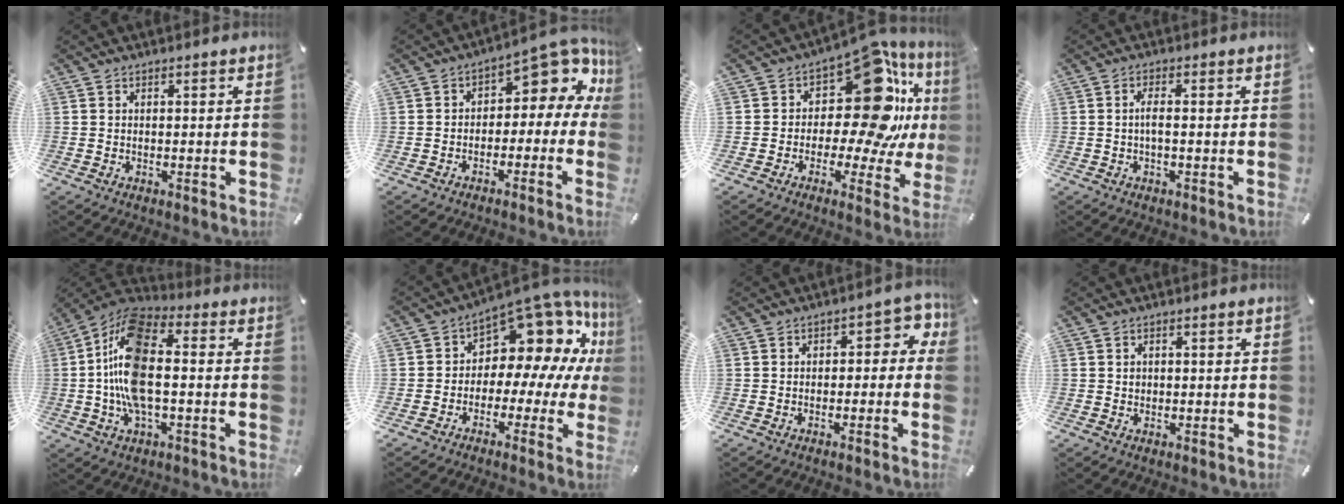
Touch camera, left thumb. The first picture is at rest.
{"total": 8.6, "force": [3.7, 4.7, 6.1], "torque": [-0.075, -0.036, 0.062]}
{"total": 19.2, "force": [6.3, 10.6, 14.6], "torque": [-0.214, -0.059, 0.101]}
{"total": 2.7, "force": [-0.4, 0.5, 2.6], "torque": [-0.049, 0.000, -0.008]}
{"total": 16.7, "force": [-0.6, 8.2, 14.5], "torque": [-0.305, 0.002, -0.014]}
{"total": 14.2, "force": [7.4, 8.4, 8.7], "torque": [-0.126, -0.075, 0.124]}
{"total": 5.3, "force": [-0.5, 3.6, 3.9], "torque": [-0.052, 0.010, -0.017]}
{"total": 0.7, "force": [0.1, 0.7, 0.3], "torque": [-0.006, 0.003, 0.000]}